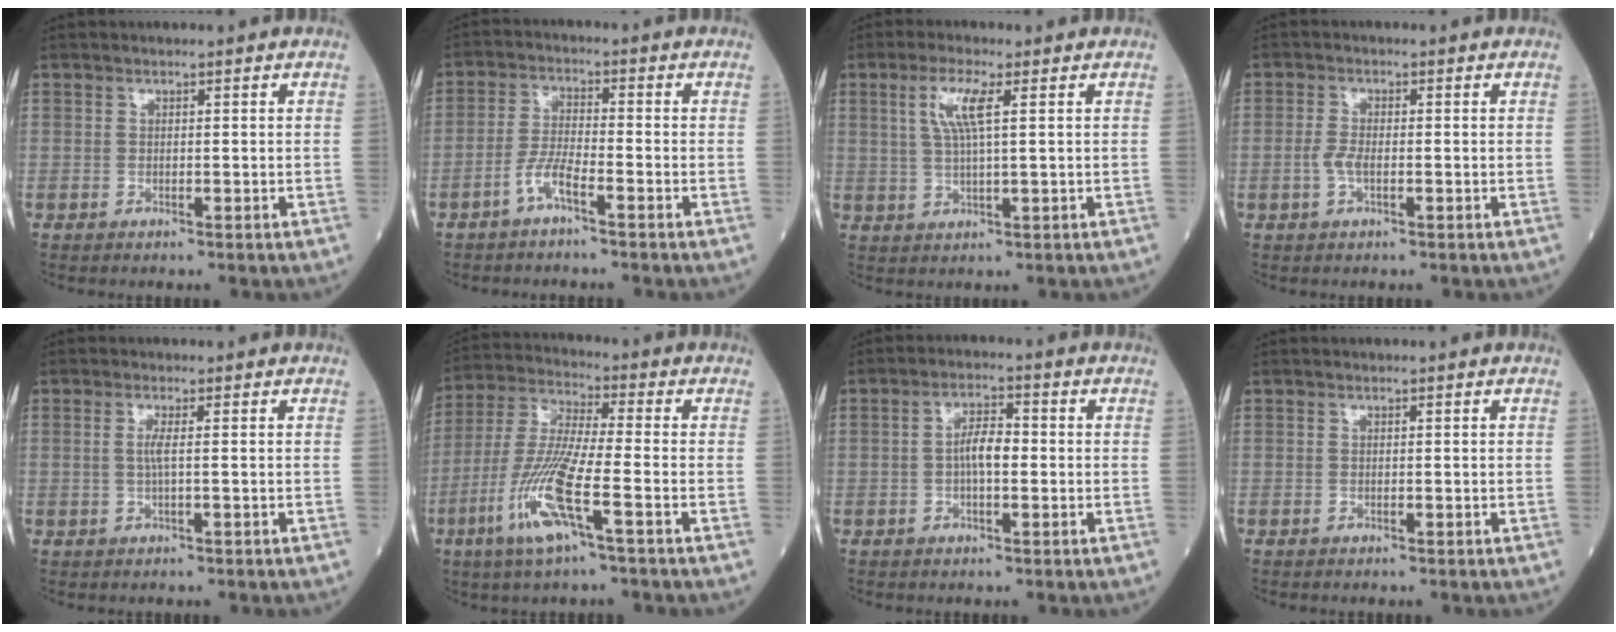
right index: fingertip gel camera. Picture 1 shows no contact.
{"total": 4.2, "force": [-2.7, 0.4, 3.2], "torque": [-0.067, 0.006, -0.056]}
{"total": 5.3, "force": [1.8, 0.3, 5.0], "torque": [-0.105, 0.004, 0.037]}
{"total": 2.5, "force": [-0.6, 1.0, 2.2], "torque": [-0.051, 0.002, -0.012]}
{"total": 1.7, "force": [0.1, -0.1, 1.7], "torque": [-0.043, 0.000, -0.001]}
{"total": 12.2, "force": [-5.1, 0.5, 11.0], "torque": [-0.239, -0.012, -0.105]}
{"total": 4.3, "force": [-0.3, 1.4, 4.0], "torque": [-0.079, 0.011, -0.009]}
{"total": 0.0}